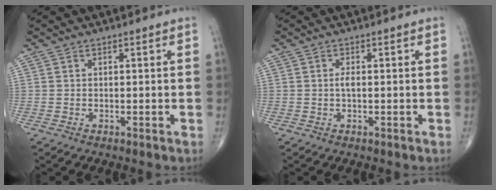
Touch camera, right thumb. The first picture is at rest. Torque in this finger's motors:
{"motor_torque": [0.76, 0.29, 0.44, 0.19, 0.02]}